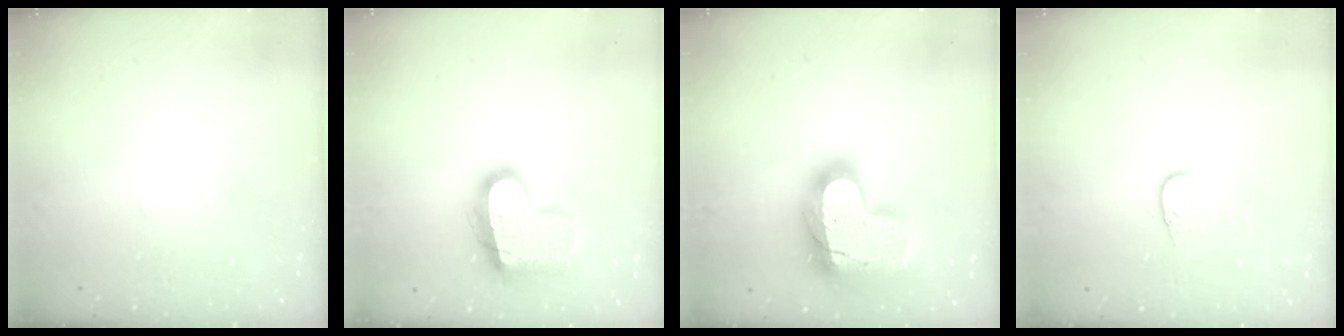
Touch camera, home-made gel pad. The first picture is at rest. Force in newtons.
{"total": 17.6, "press": 17.5, "slide": 1.3}
{"total": 26.7, "press": 26.6, "slide": 1.8}
{"total": 5.3, "press": 5.2, "slide": 0.5}